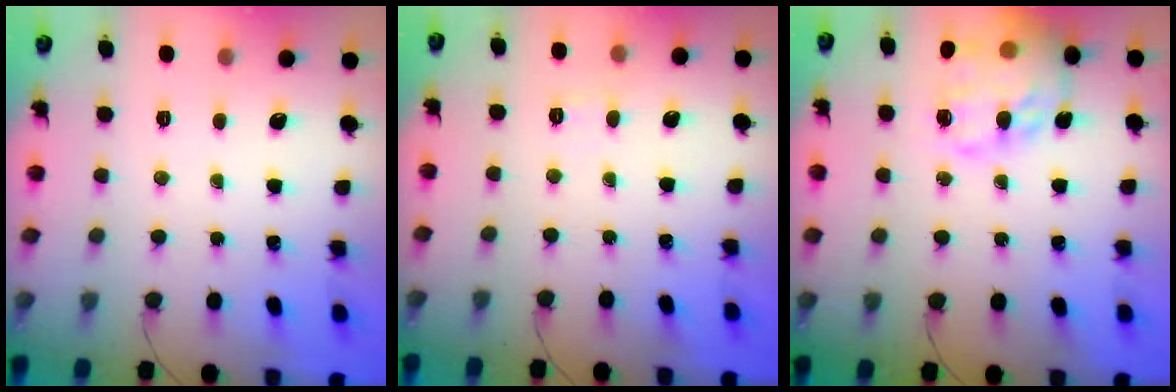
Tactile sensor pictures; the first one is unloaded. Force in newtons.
{"total": 4.4, "press": 4.2, "slide": 1.0}
{"total": 23.1, "press": 22.8, "slide": 3.7}